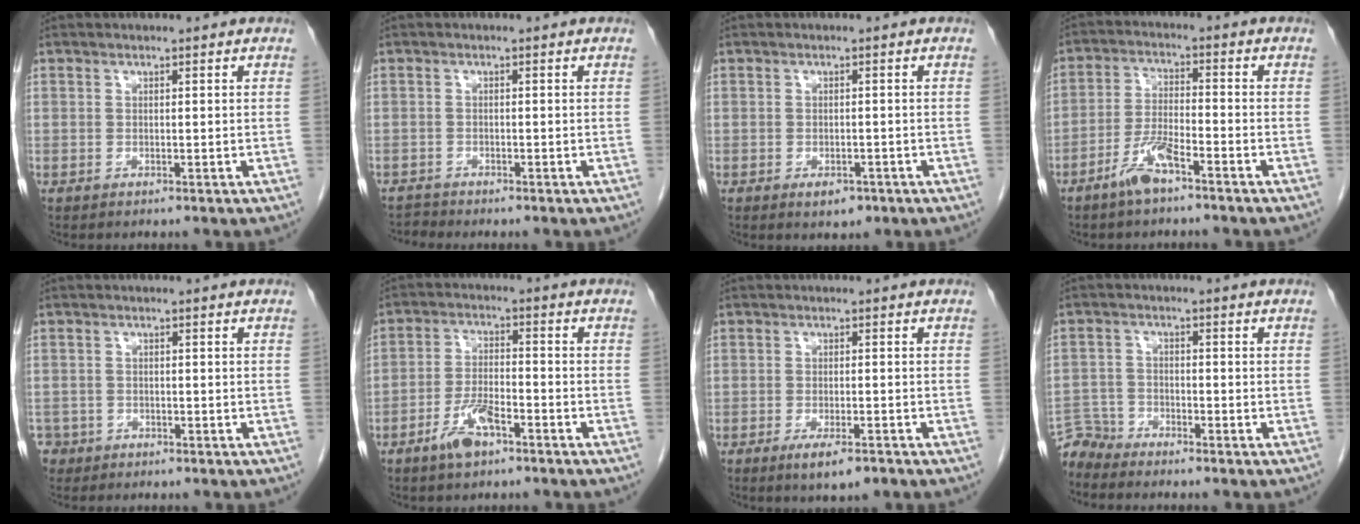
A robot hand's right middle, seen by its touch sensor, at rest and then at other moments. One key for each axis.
{"total": 1.2, "fx": -1.0, "fy": -0.1, "fz": -0.6, "tx": 0.015, "ty": -0.009, "tz": -0.020}
{"total": 2.6, "fx": -1.5, "fy": 1.4, "fz": 1.6, "tx": -0.021, "ty": 0.000, "tz": -0.011}
{"total": 5.8, "fx": -4.0, "fy": 1.1, "fz": 4.0, "tx": -0.091, "ty": -0.001, "tz": -0.078}
{"total": 3.3, "fx": -2.2, "fy": 2.4, "fz": -0.2, "tx": 0.003, "ty": 0.006, "tz": -0.040}
{"total": 6.0, "fx": -3.8, "fy": 2.0, "fz": 4.2, "tx": -0.091, "ty": 0.003, "tz": -0.069}
{"total": 4.3, "fx": -2.8, "fy": 0.8, "fz": 3.2, "tx": -0.055, "ty": -0.006, "tz": -0.041}
{"total": 4.0, "fx": -3.9, "fy": 0.4, "fz": -0.8, "tx": 0.022, "ty": -0.008, "tz": -0.073}